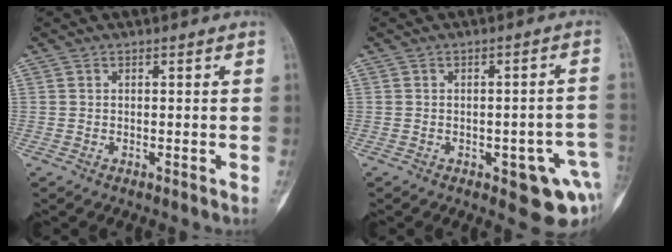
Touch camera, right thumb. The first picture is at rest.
{"total": 9.8, "force": [-3.7, 3.9, 8.2], "torque": [-0.067, 0.022, -0.036]}